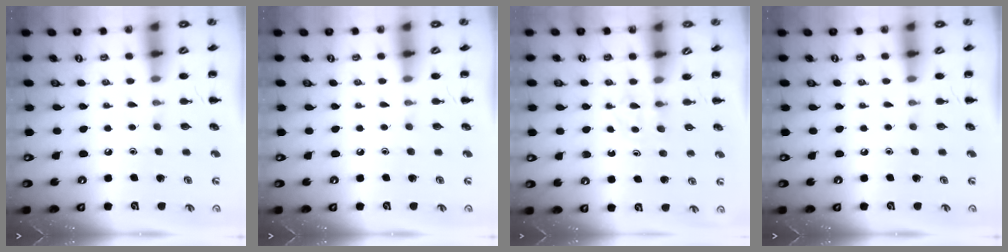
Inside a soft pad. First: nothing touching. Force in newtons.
{"total": 0.0}
{"total": 2.8, "press": 2.6, "slide": 1.0}
{"total": 0.0}